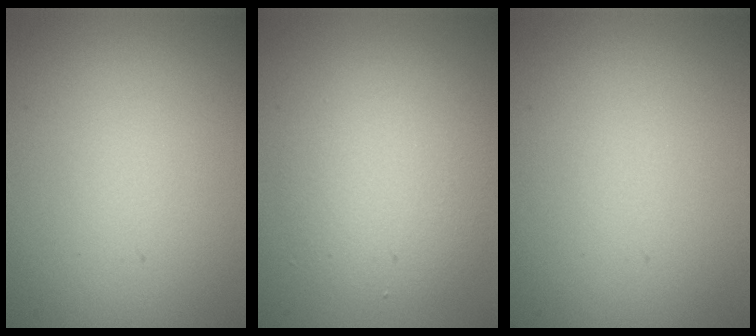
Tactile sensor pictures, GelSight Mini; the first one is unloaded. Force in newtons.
{"total": 4.2, "press": 4.2, "slide": 0.0}
{"total": 0.0}